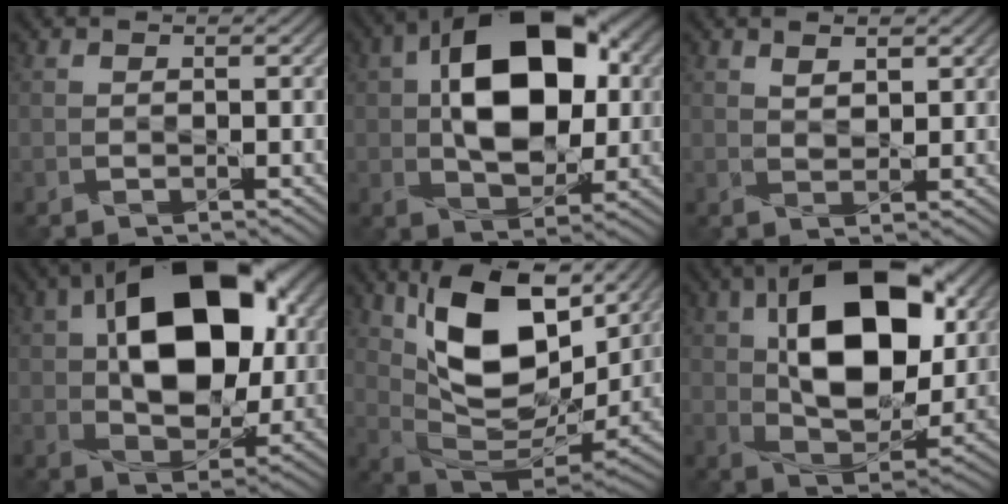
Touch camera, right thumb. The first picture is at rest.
{"total": 14.1, "force": [2.3, 8.5, 11.0], "torque": [-0.180, 0.021, 0.036]}
{"total": 2.2, "force": [1.7, 0.6, 1.2], "torque": [-0.019, -0.003, 0.036]}
{"total": 16.2, "force": [3.6, 10.1, 12.1], "torque": [-0.197, 0.027, 0.058]}
{"total": 15.1, "force": [6.8, 7.7, 11.1], "torque": [-0.210, 0.002, 0.132]}
{"total": 15.4, "force": [4.3, 8.6, 12.1], "torque": [-0.211, 0.017, 0.071]}